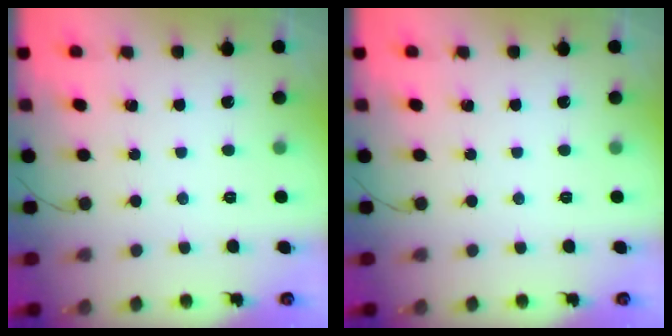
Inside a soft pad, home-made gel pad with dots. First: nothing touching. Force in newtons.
{"total": 0.0}